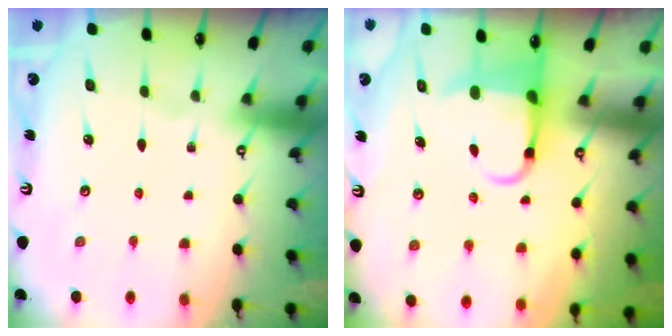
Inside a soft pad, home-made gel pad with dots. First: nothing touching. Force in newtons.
{"total": 5.1, "press": 5.0, "slide": 1.1}